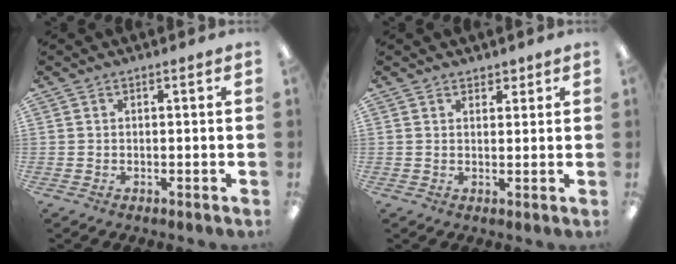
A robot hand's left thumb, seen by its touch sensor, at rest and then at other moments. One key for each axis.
{"total": 2.1, "fx": 1.7, "fy": 1.2, "fz": 0.3, "tx": 0.000, "ty": -0.003, "tz": 0.031}